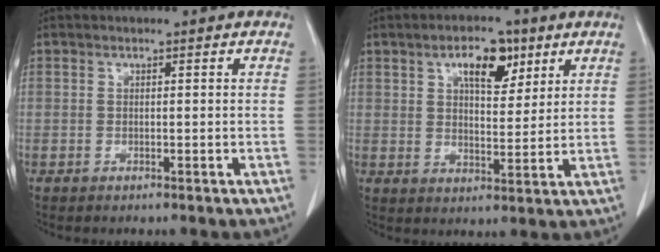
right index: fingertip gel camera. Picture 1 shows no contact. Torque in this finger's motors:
{"motor_torque": [0.63, 0.62, 0.17, 0.06]}